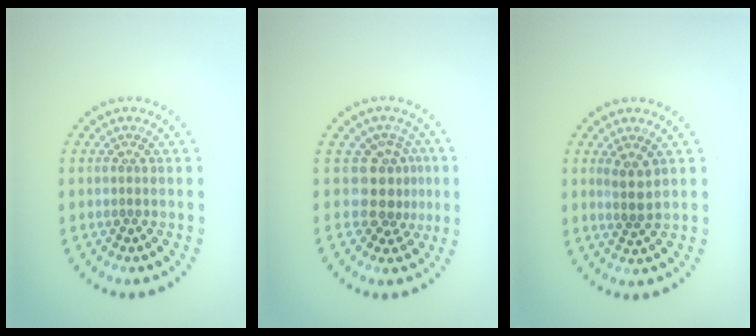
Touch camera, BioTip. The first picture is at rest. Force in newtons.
{"total": 3.0, "press": 2.1, "slide": 2.1}
{"total": 1.8, "press": 1.5, "slide": 1.1}